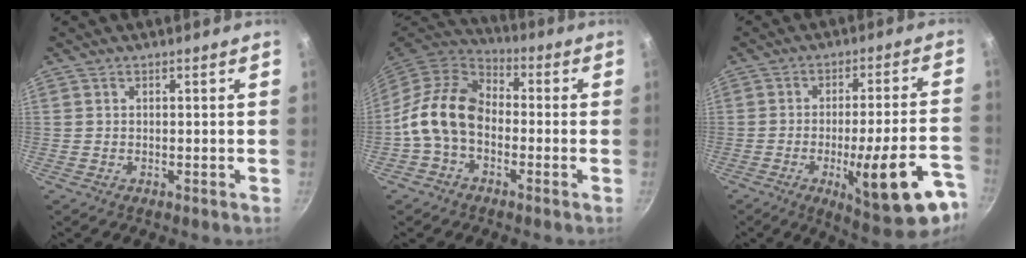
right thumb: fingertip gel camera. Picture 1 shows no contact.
{"total": 12.7, "force": [-2.1, 9.0, 8.7], "torque": [-0.135, 0.035, -0.060]}
{"total": 19.1, "force": [-8.1, 5.2, 16.5], "torque": [-0.197, 0.031, -0.102]}